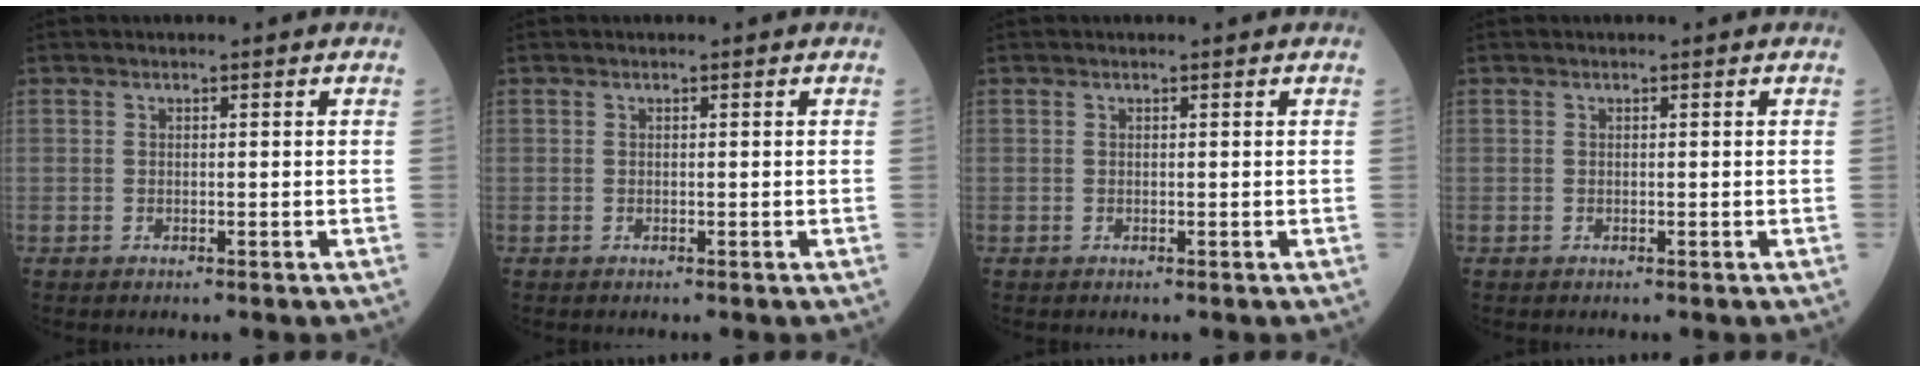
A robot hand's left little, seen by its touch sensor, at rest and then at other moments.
{"total": 0.0}
{"total": 0.0}
{"total": 0.0}